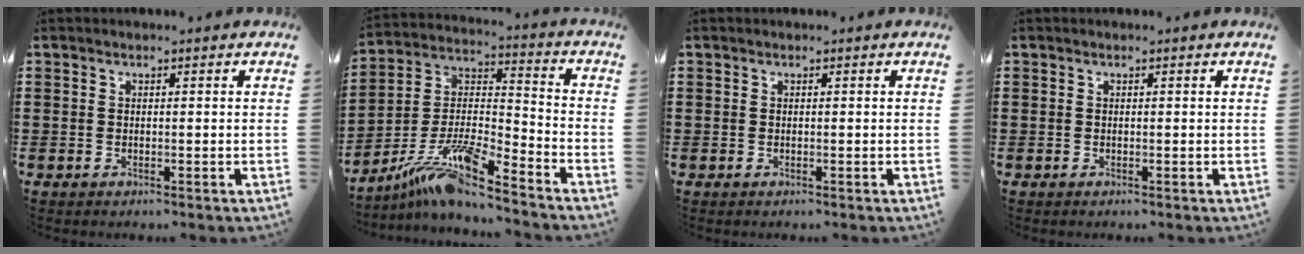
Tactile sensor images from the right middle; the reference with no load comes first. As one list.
[{"total": 11.8, "force": [-9.3, 1.0, 7.1], "torque": [-0.156, -0.001, -0.188]}, {"total": 0.0}, {"total": 0.0}]